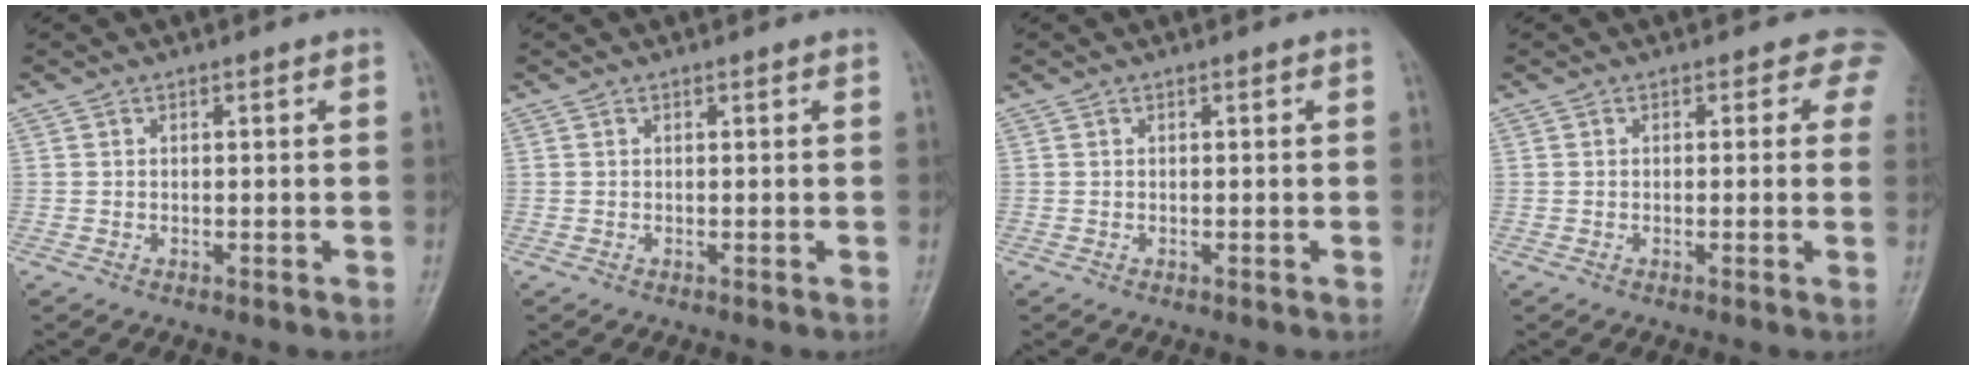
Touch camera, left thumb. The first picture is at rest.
{"total": 0.0}
{"total": 0.0}
{"total": 3.3, "force": [1.6, 2.4, 1.7], "torque": [0.016, -0.003, -0.003]}